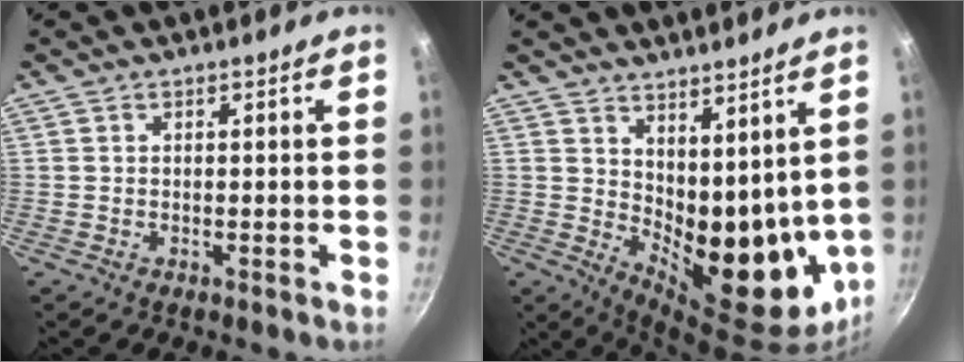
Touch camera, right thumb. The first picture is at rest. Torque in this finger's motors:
{"motor_torque": [-1.07, 1.74, 0.42, 0.06, 0.12]}